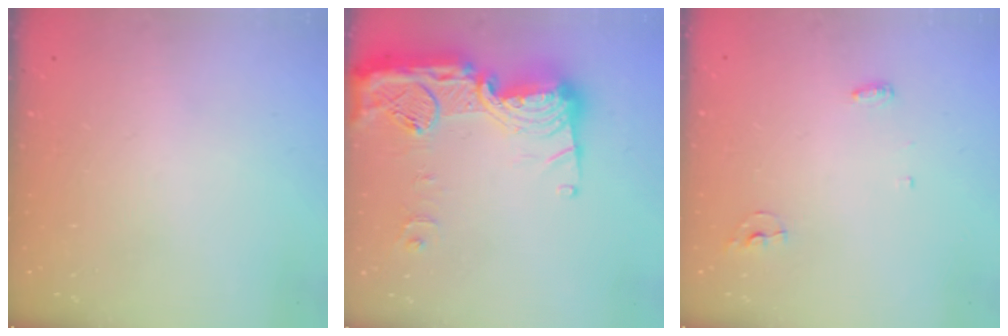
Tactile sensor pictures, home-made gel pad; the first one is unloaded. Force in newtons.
{"total": 23.2, "press": 23.1, "slide": 2.1}
{"total": 3.8, "press": 3.8, "slide": 0.3}